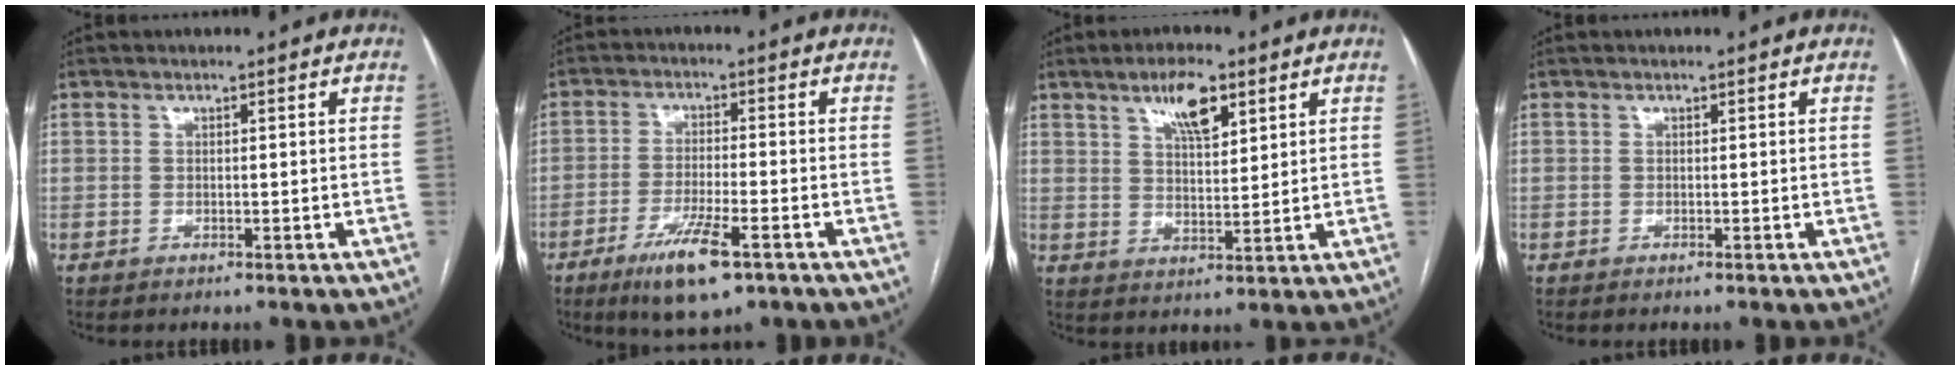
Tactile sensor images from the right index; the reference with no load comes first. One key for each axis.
{"total": 8.6, "fx": -5.0, "fy": 1.5, "fz": 6.9, "tx": -0.125, "ty": -0.016, "tz": -0.082}
{"total": 6.8, "fx": 4.0, "fy": 2.0, "fz": 5.1, "tx": -0.091, "ty": 0.002, "tz": 0.070}
{"total": 0.0}